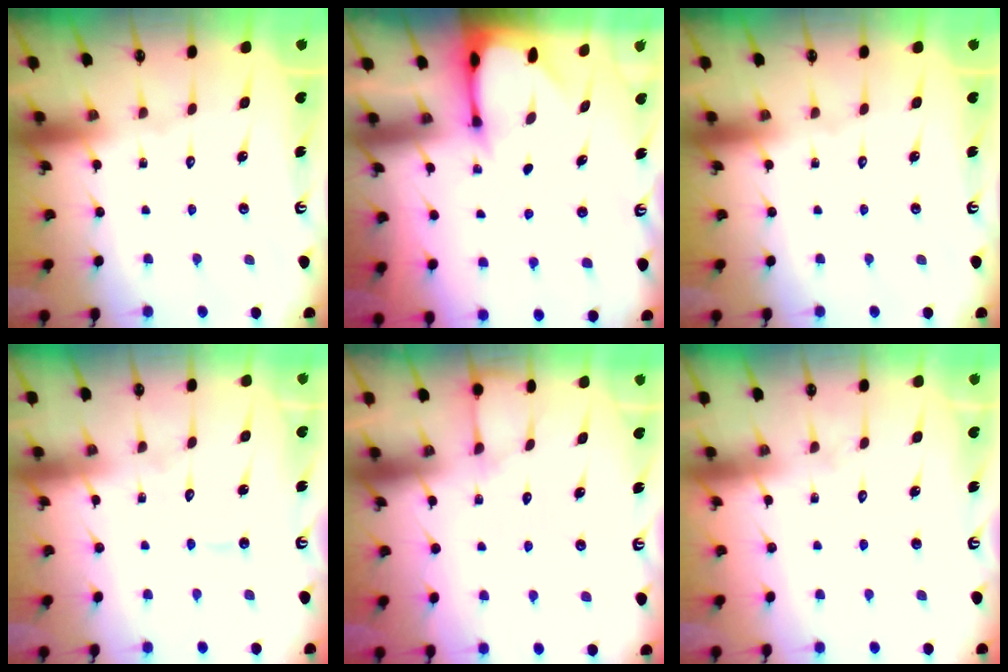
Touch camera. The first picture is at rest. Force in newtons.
{"total": 2.6, "press": 2.6, "slide": 0.3}
{"total": 0.0}
{"total": 4.9, "press": 4.8, "slide": 0.4}
{"total": 4.2, "press": 4.2, "slide": 0.5}
{"total": 3.0, "press": 3.0, "slide": 0.3}